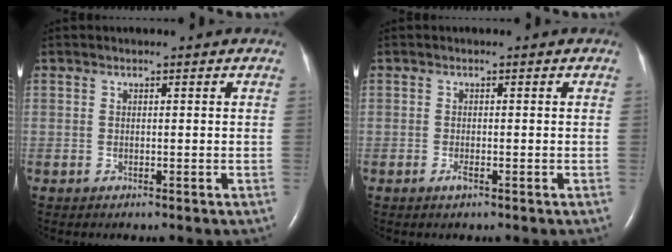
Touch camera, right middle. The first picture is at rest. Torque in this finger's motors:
{"motor_torque": [0.26, -0.16, 0.01, 0.02]}